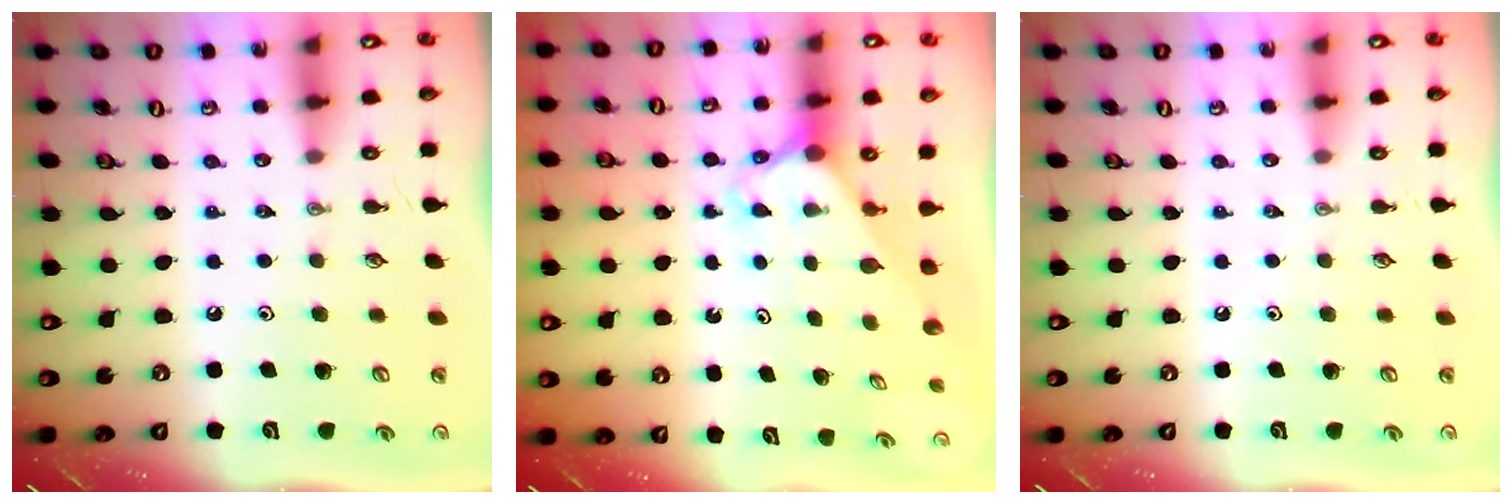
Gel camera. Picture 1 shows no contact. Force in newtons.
{"total": 2.3, "press": 2.3, "slide": 0.2}
{"total": 0.0}